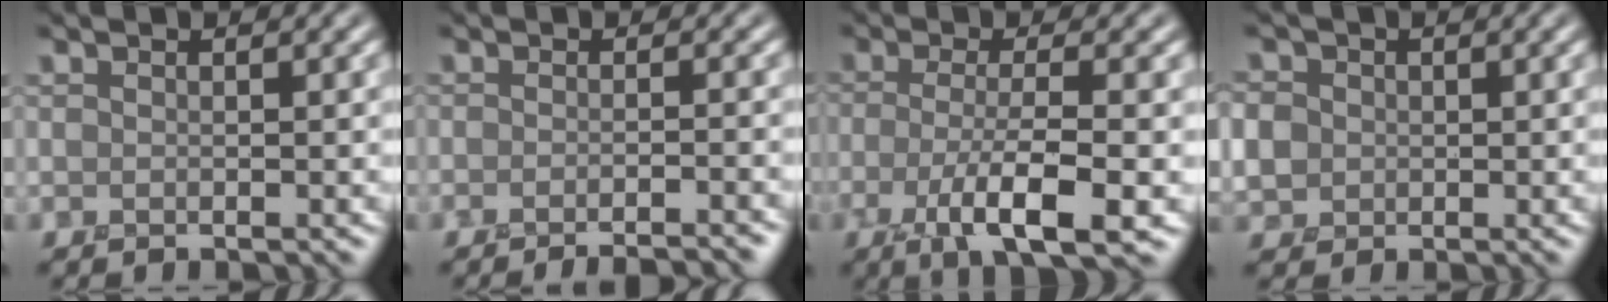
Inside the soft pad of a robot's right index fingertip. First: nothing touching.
{"total": 4.0, "force": [-3.4, 0.9, 1.9], "torque": [0.002, 0.004, -0.039]}
{"total": 5.3, "force": [-1.8, 1.3, 4.9], "torque": [-0.085, 0.000, -0.036]}
{"total": 3.4, "force": [0.7, 3.2, 0.6], "torque": [-0.025, 0.021, 0.005]}